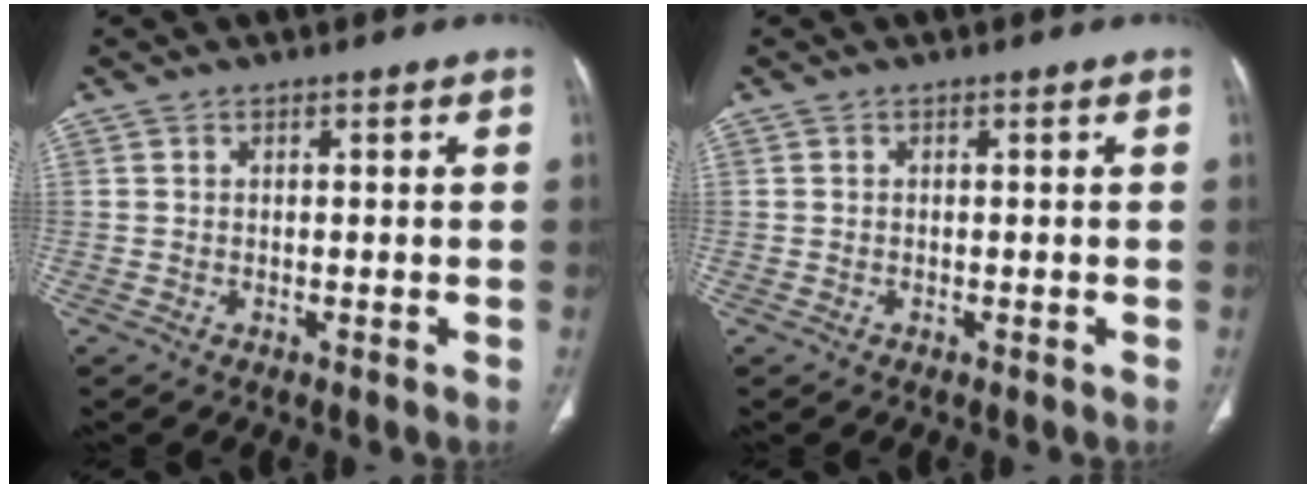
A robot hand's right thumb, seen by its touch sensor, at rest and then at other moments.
{"total": 0.0}